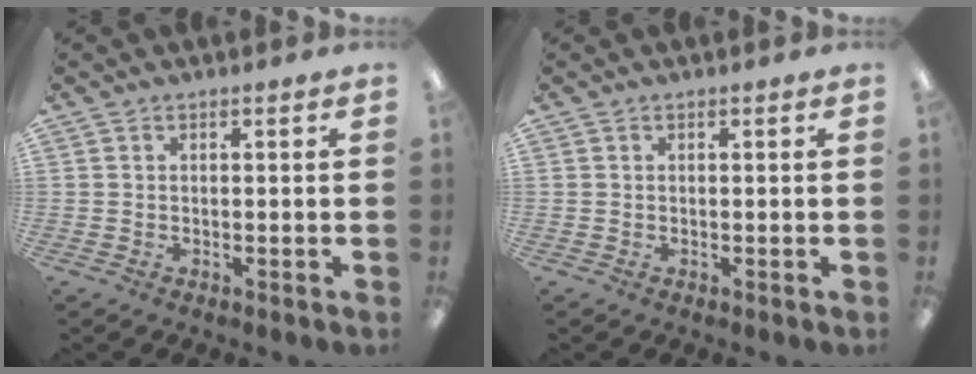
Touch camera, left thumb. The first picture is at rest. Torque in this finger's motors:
{"motor_torque": [-0.02, -0.02, 0.01, -0.06, 0.00]}